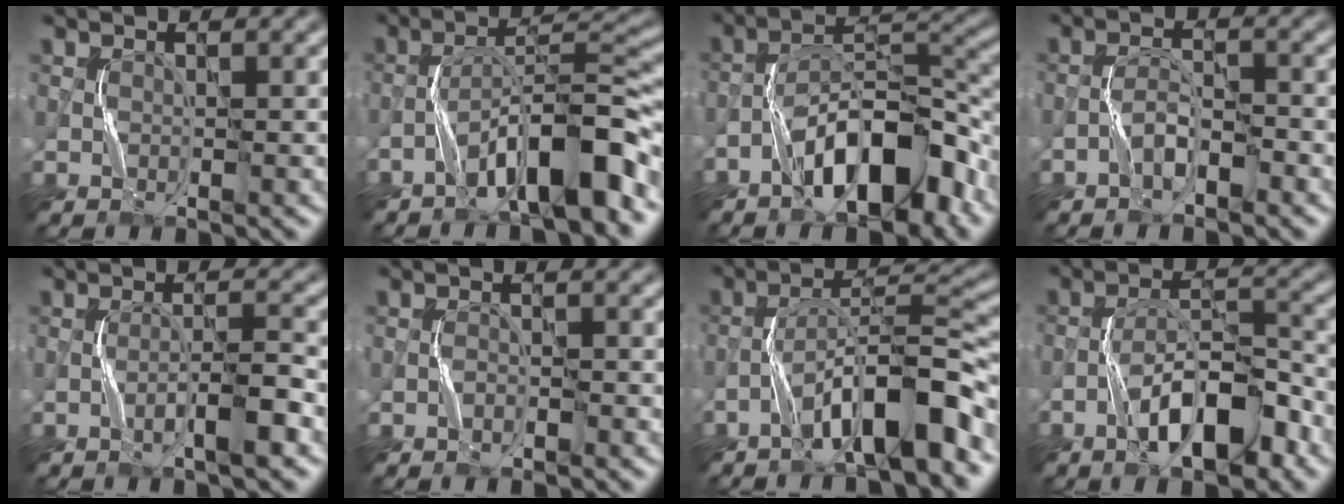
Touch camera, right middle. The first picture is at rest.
{"total": 8.3, "force": [-4.8, 1.6, 6.6], "torque": [-0.106, 0.024, -0.080]}
{"total": 9.3, "force": [-5.3, 3.4, 6.8], "torque": [-0.105, 0.023, -0.095]}
{"total": 2.4, "force": [-1.7, 0.7, 1.5], "torque": [-0.028, 0.011, -0.035]}
{"total": 3.0, "force": [-1.5, 0.2, 2.6], "torque": [-0.041, 0.015, -0.031]}
{"total": 0.8, "force": [-0.7, 0.2, 0.4], "torque": [-0.008, 0.003, -0.014]}
{"total": 8.3, "force": [-4.8, 1.5, 6.6], "torque": [-0.110, 0.024, -0.080]}
{"total": 7.1, "force": [-3.9, 2.3, 5.5], "torque": [-0.088, 0.017, -0.066]}